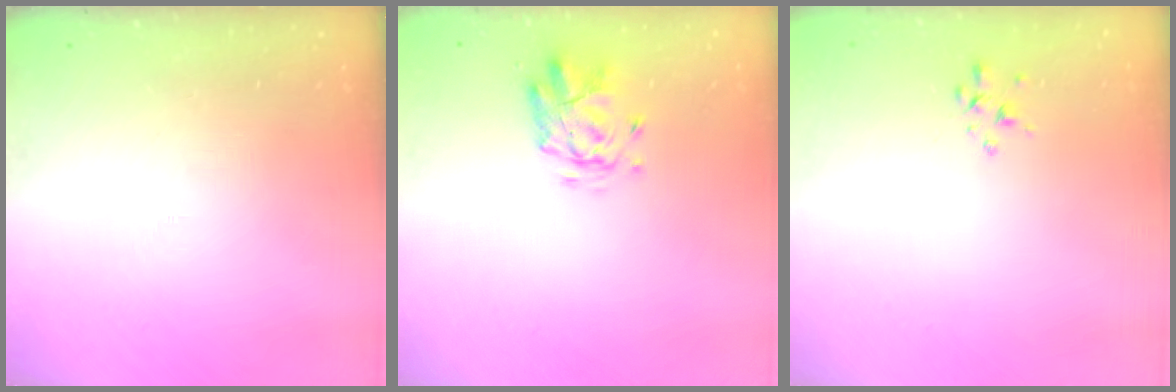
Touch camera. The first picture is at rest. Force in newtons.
{"total": 2.8, "press": 2.5, "slide": 1.4}
{"total": 2.3, "press": 2.2, "slide": 0.3}